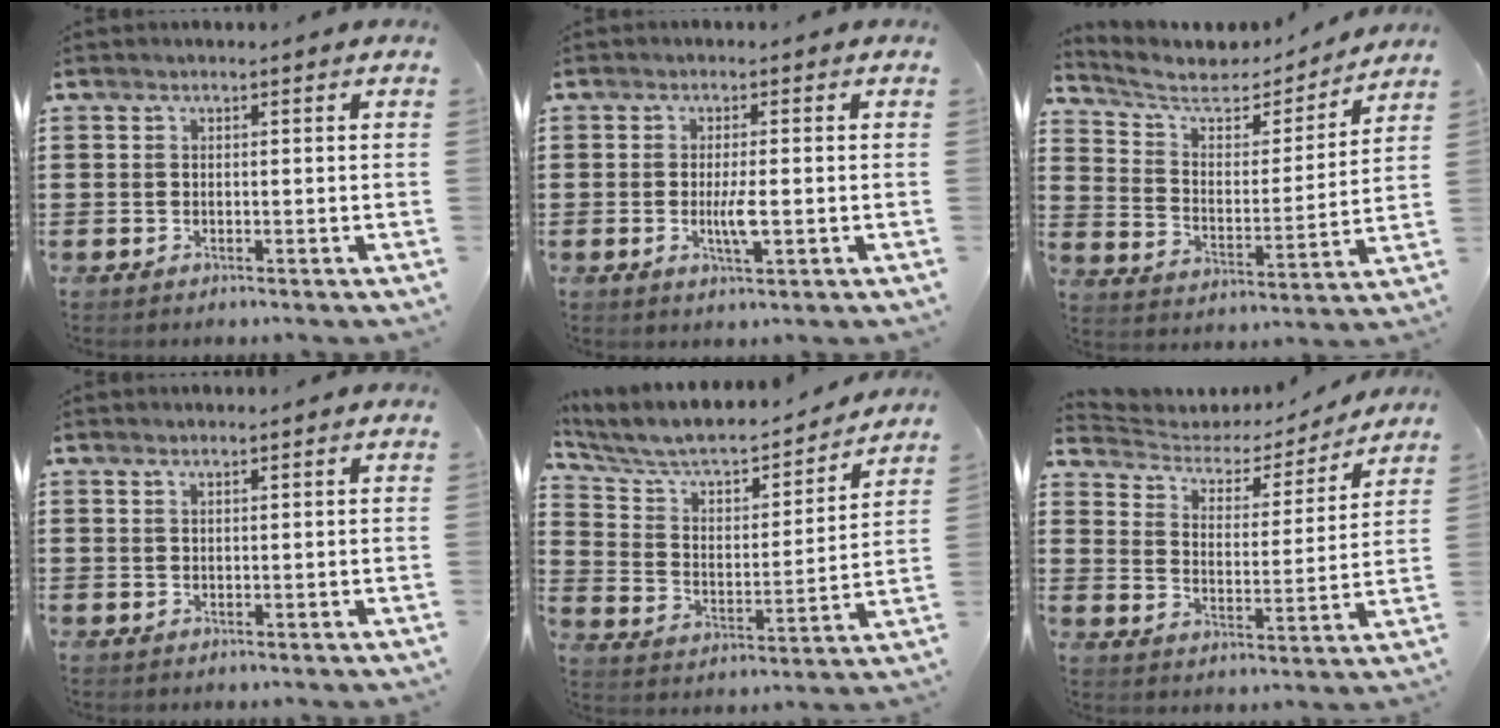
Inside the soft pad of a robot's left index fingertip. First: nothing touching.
{"total": 3.7, "force": [-0.5, 0.7, 3.6], "torque": [-0.070, -0.003, -0.012]}
{"total": 6.8, "force": [5.6, 2.4, 3.0], "torque": [-0.078, -0.035, 0.090]}
{"total": 0.7, "force": [0.5, 0.0, 0.5], "torque": [-0.011, 0.000, 0.010]}
{"total": 6.2, "force": [5.5, 1.8, 2.0], "torque": [-0.068, -0.041, 0.088]}
{"total": 3.6, "force": [3.2, 1.5, 0.7], "torque": [-0.038, -0.023, 0.046]}